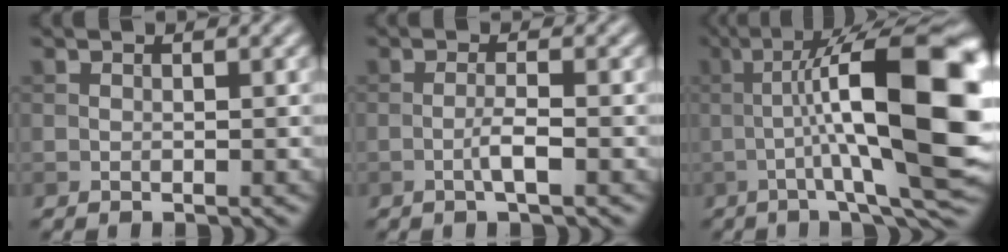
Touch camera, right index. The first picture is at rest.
{"total": 1.8, "force": [-0.7, 0.1, 1.6], "torque": [-0.032, 0.004, -0.016]}
{"total": 16.2, "force": [-0.3, 3.5, 15.8], "torque": [-0.225, 0.026, -0.006]}